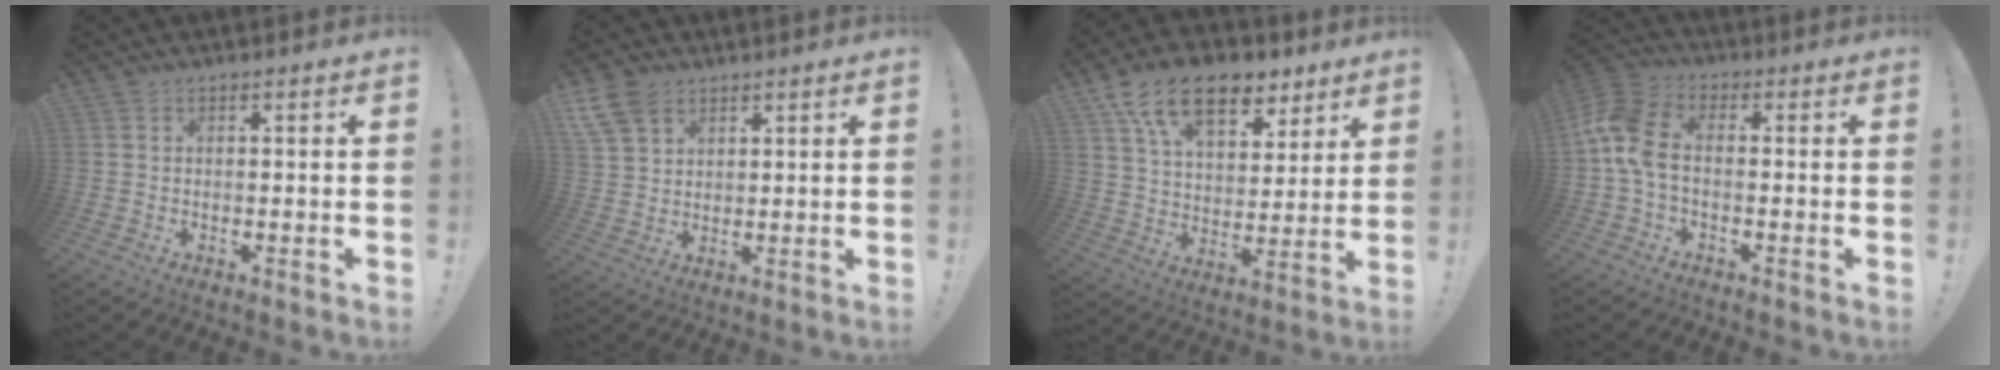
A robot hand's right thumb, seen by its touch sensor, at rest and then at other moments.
{"total": 8.5, "force": [5.3, 5.4, 4.0], "torque": [-0.086, -0.016, 0.106]}
{"total": 17.3, "force": [10.3, 9.8, 9.9], "torque": [-0.163, -0.053, 0.186]}
{"total": 10.7, "force": [-0.3, 6.5, 8.5], "torque": [-0.184, 0.008, 0.000]}